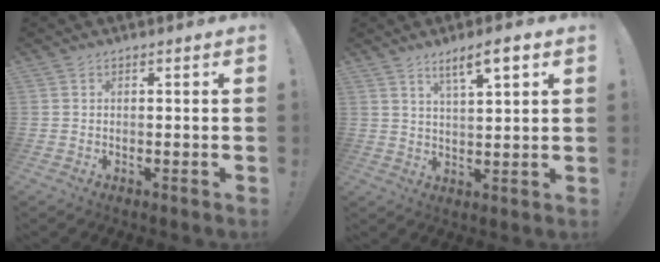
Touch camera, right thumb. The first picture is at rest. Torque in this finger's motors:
{"motor_torque": [0.02, 0.19, 0.46, 0.52, 0.21]}